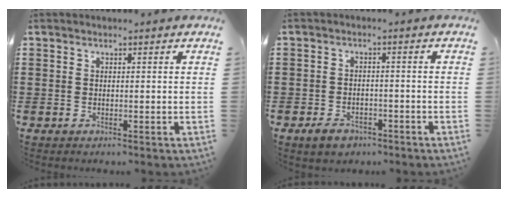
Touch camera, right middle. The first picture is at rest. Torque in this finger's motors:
{"motor_torque": [2.14, 0.00, 0.04, 0.07]}